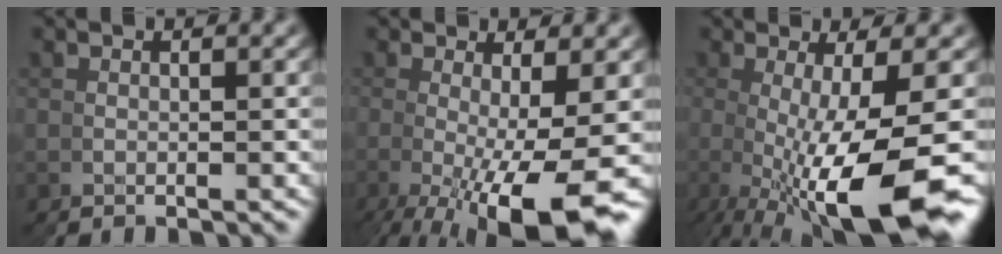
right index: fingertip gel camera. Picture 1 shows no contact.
{"total": 8.5, "force": [-3.2, 2.4, 7.5], "torque": [-0.123, -0.033, -0.027]}
{"total": 10.3, "force": [-2.4, 3.3, 9.5], "torque": [-0.181, -0.026, -0.014]}